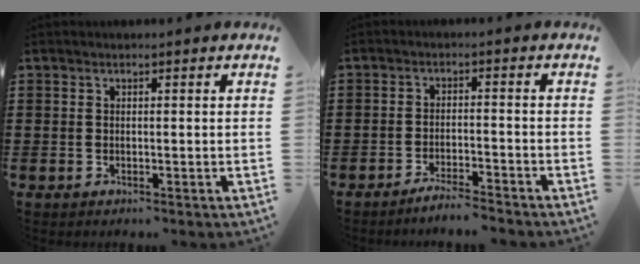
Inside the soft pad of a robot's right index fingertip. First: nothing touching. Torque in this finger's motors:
{"motor_torque": [0.18, 1.28, -1.02, -0.21]}